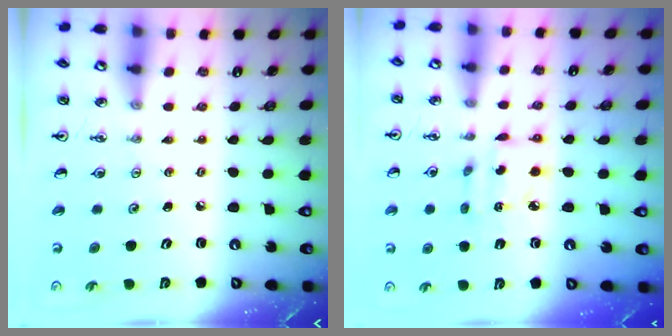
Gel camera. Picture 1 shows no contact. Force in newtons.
{"total": 6.0, "press": 6.0, "slide": 0.3}